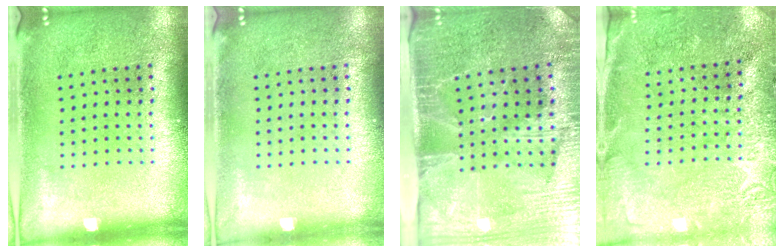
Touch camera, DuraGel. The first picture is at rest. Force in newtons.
{"total": 0.0}
{"total": 4.0, "press": 3.5, "slide": 2.1}
{"total": 2.8, "press": 2.8, "slide": 0.1}